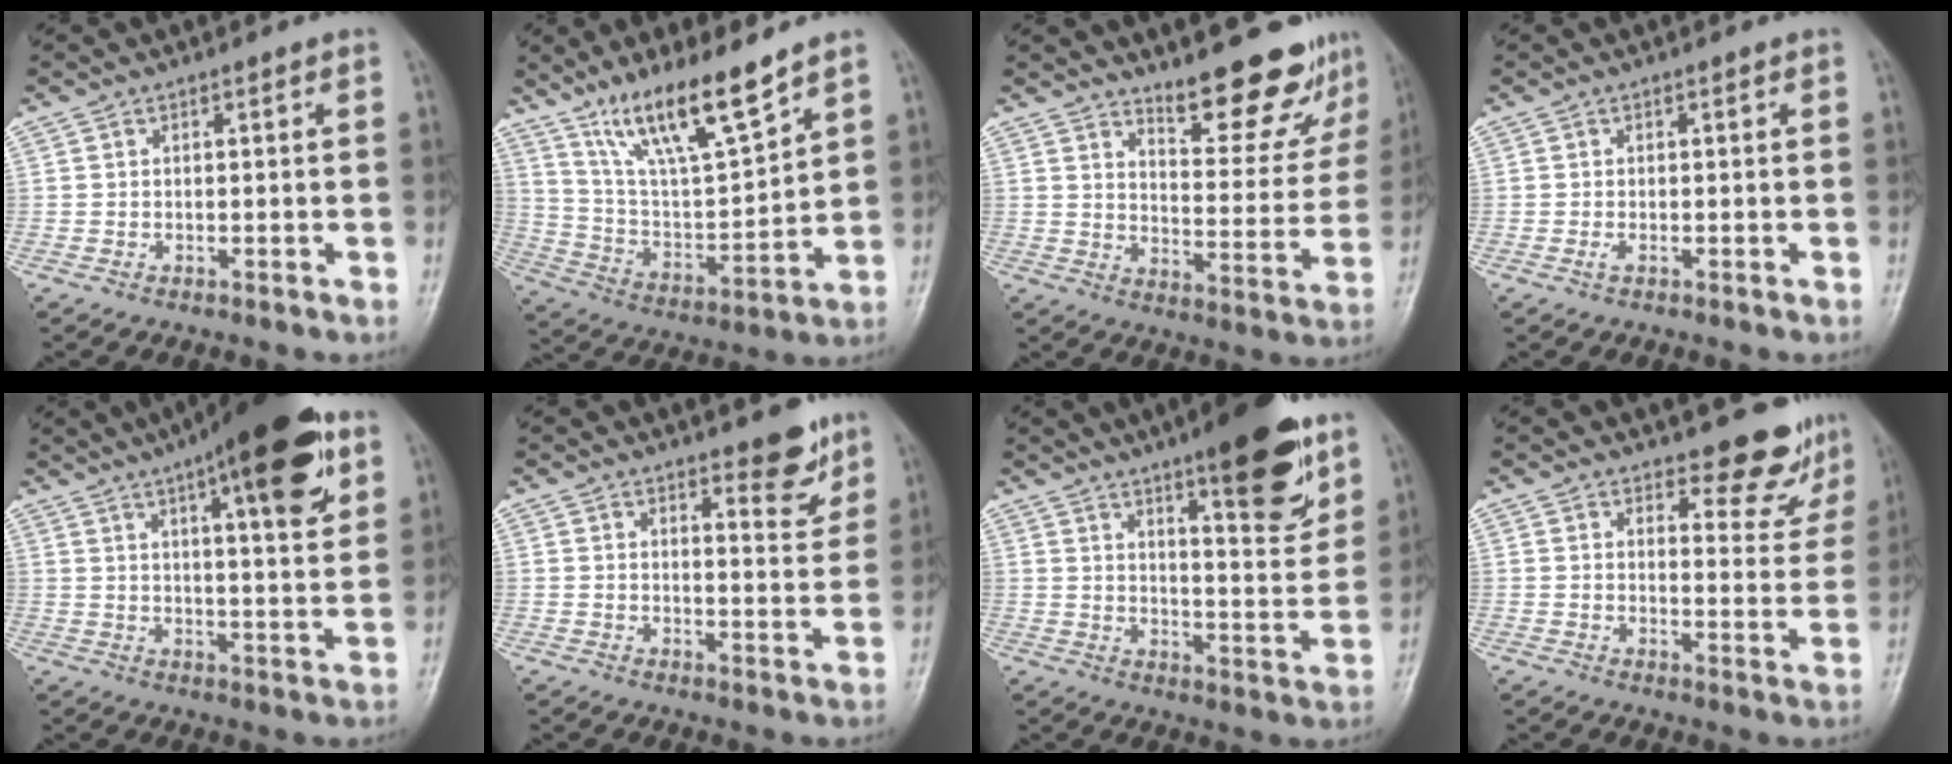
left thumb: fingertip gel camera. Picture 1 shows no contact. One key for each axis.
{"total": 15.7, "fx": 11.5, "fy": 3.0, "fz": 10.3, "tx": -0.170, "ty": -0.063, "tz": 0.224}
{"total": 16.3, "fx": 14.2, "fy": 4.0, "fz": 6.9, "tx": -0.058, "ty": -0.122, "tz": 0.193}
{"total": 0.7, "fx": 0.0, "fy": 0.4, "fz": 0.6, "tx": -0.011, "ty": -0.001, "tz": 0.000}
{"total": 18.4, "fx": 9.6, "fy": 4.9, "fz": 14.9, "tx": -0.195, "ty": -0.024, "tz": 0.134}
{"total": 6.3, "fx": 4.6, "fy": 2.0, "fz": 3.9, "tx": -0.029, "ty": -0.035, "tz": 0.059}
{"total": 15.6, "fx": 9.6, "fy": 3.9, "fz": 11.6, "tx": -0.134, "ty": -0.058, "tz": 0.141}
{"total": 8.7, "fx": 7.7, "fy": 3.1, "fz": 2.7, "tx": -0.001, "ty": -0.066, "tz": 0.088}